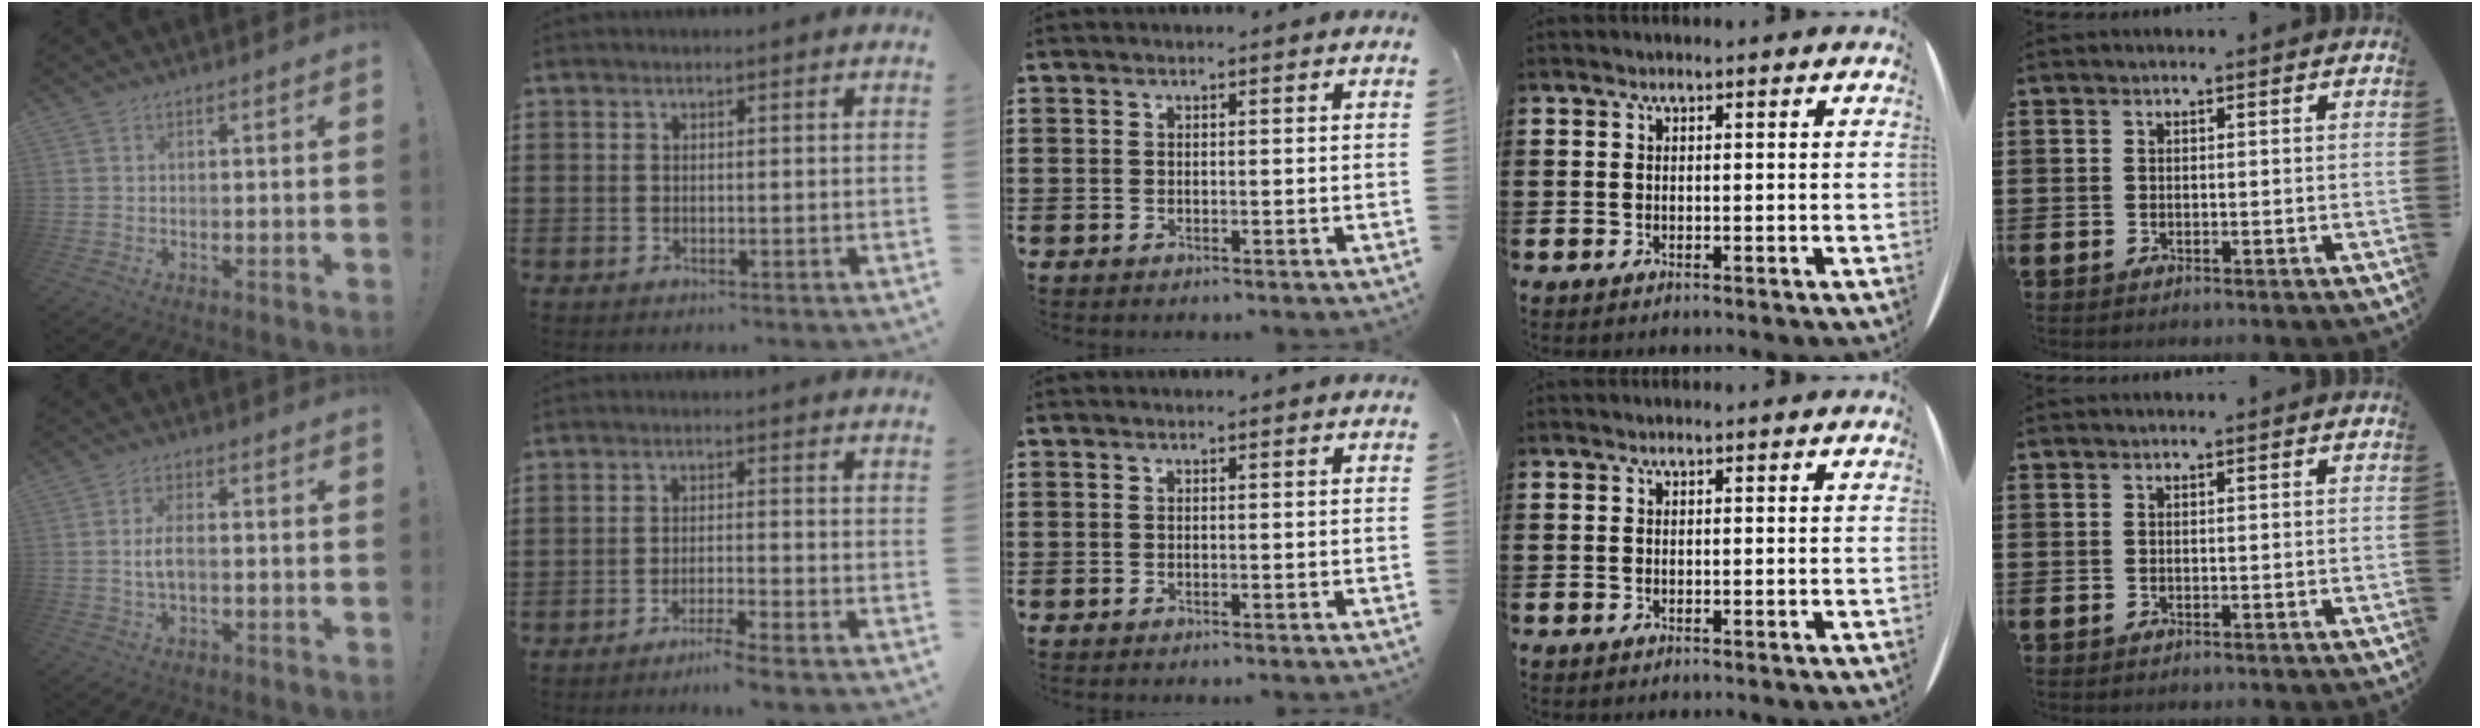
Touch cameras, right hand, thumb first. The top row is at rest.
{"thumb": {"total": 5.0, "force": [-0.4, 2.4, 4.4], "torque": [-0.075, 0.004, -0.009]}, "index": {"total": 2.6, "force": [-2.3, -0.5, 1.1], "torque": [-0.027, -0.003, -0.048]}}